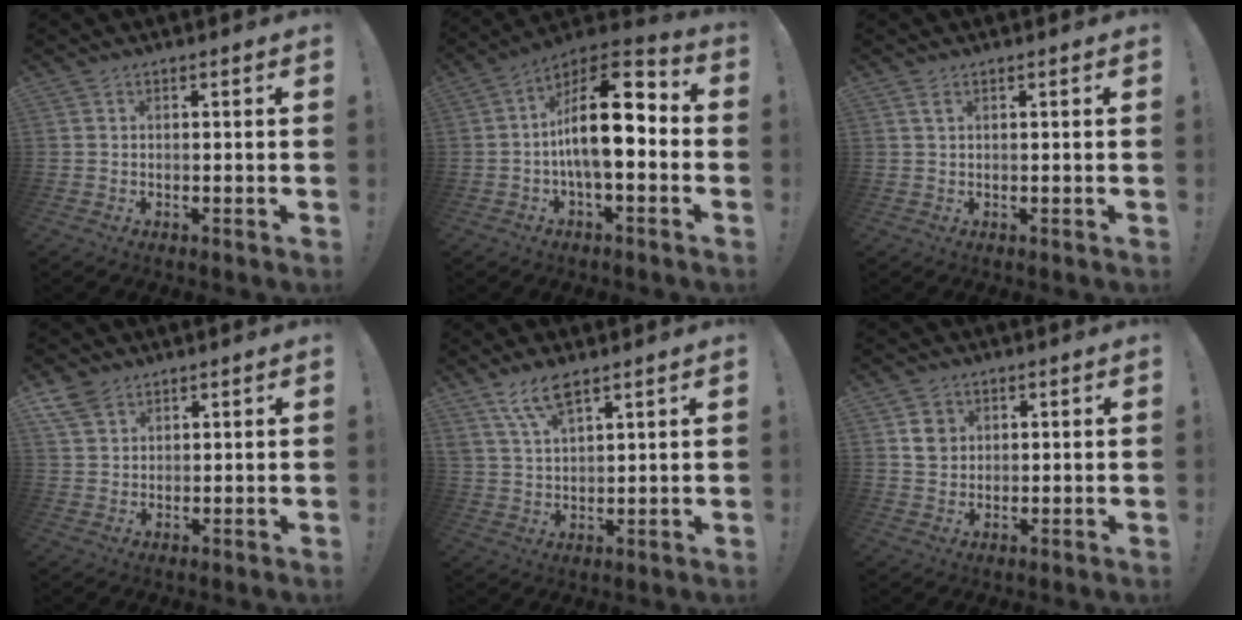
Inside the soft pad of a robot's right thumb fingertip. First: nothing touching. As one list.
[{"total": 17.5, "force": [-0.3, 7.5, 15.8], "torque": [-0.251, 0.008, -0.003]}, {"total": 1.4, "force": [0.6, 0.5, 1.2], "torque": [-0.019, 0.000, 0.010]}, {"total": 6.2, "force": [4.3, 3.7, 2.5], "torque": [-0.050, -0.014, 0.086]}, {"total": 8.3, "force": [6.0, 3.1, 4.8], "torque": [-0.091, -0.023, 0.111]}, {"total": 5.1, "force": [2.2, 4.5, 1.1], "torque": [-0.006, -0.006, 0.041]}]